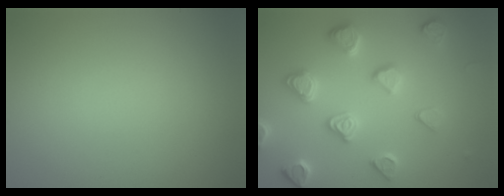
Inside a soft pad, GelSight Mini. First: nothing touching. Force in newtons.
{"total": 4.6, "press": 4.2, "slide": 2.0}